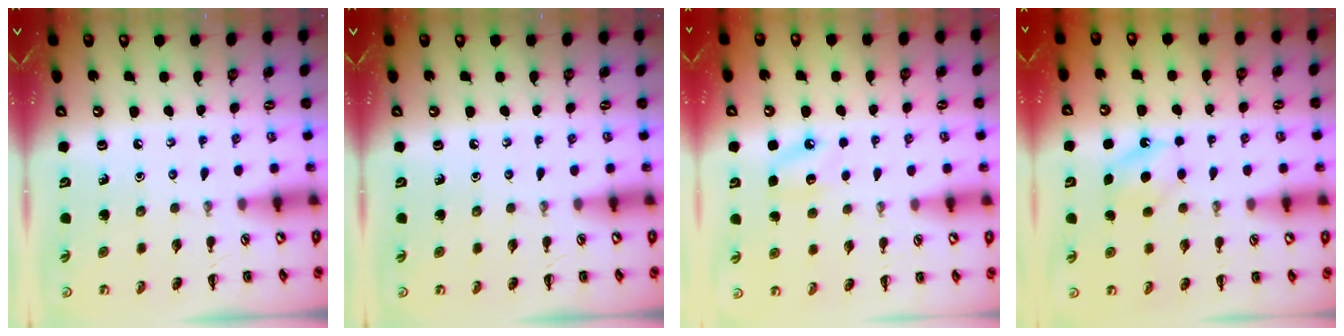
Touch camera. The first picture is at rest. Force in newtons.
{"total": 0.0}
{"total": 7.4, "press": 7.1, "slide": 2.1}
{"total": 5.5, "press": 5.2, "slide": 1.7}